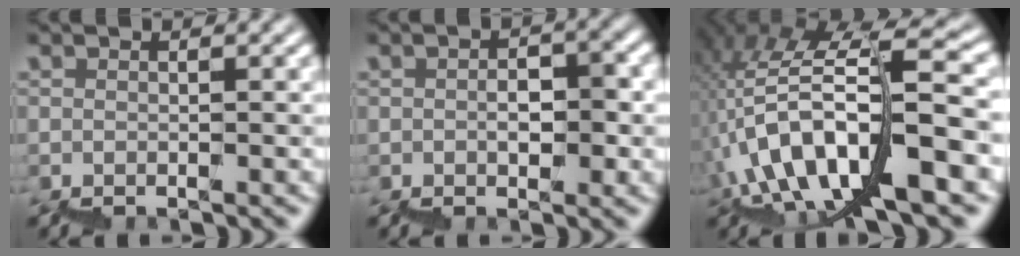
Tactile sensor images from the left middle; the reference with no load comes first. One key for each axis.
{"total": 1.9, "fx": 0.0, "fy": 1.1, "fz": 1.6, "tx": -0.018, "ty": 0.010, "tz": 0.005}
{"total": 11.5, "fx": 0.4, "fy": 3.4, "fz": 10.9, "tx": -0.192, "ty": 0.024, "tz": 0.023}